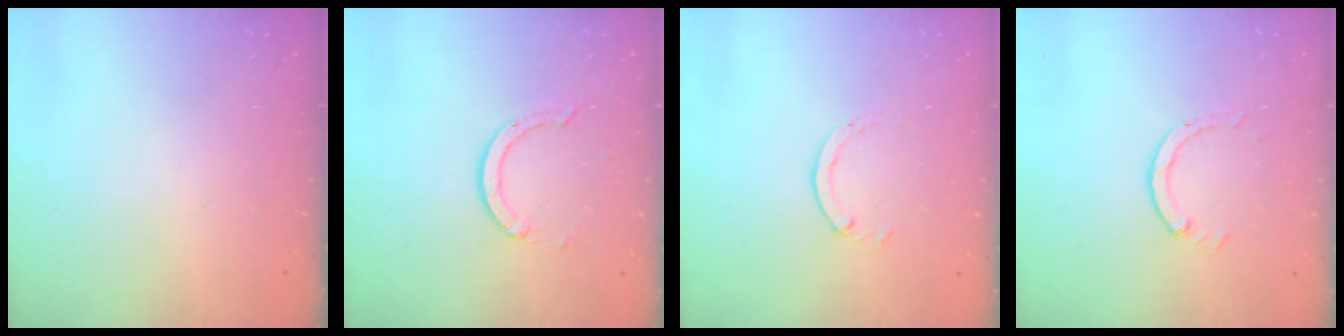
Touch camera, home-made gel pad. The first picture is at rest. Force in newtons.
{"total": 3.3, "press": 3.3, "slide": 0.3}
{"total": 1.1, "press": 1.1, "slide": 0.2}
{"total": 2.6, "press": 2.5, "slide": 0.3}